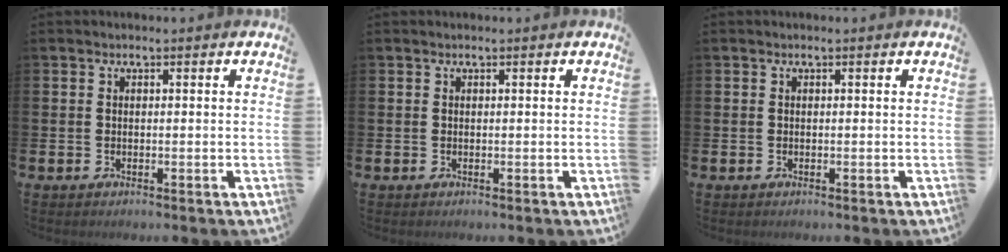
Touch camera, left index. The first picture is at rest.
{"total": 0.0}
{"total": 0.0}